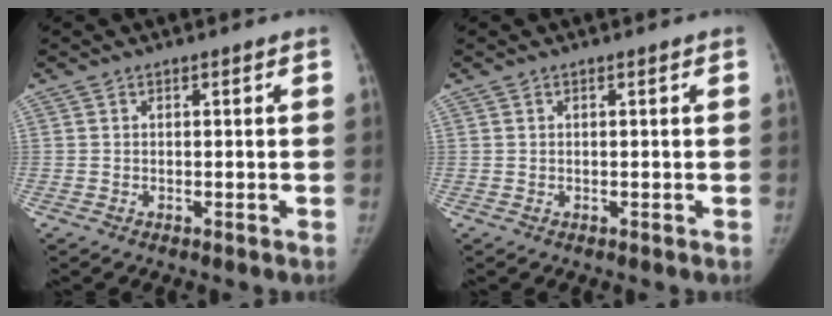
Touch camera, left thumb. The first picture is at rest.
{"total": 0.0}